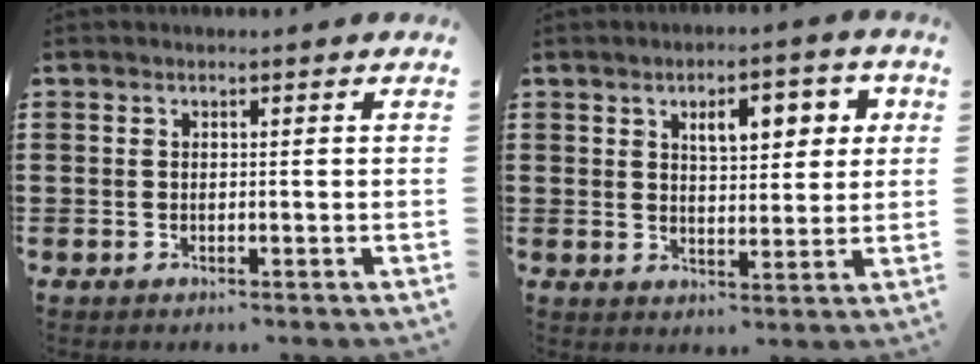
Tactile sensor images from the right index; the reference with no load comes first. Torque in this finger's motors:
{"motor_torque": [0.51, -0.28, 0.26, 0.10]}